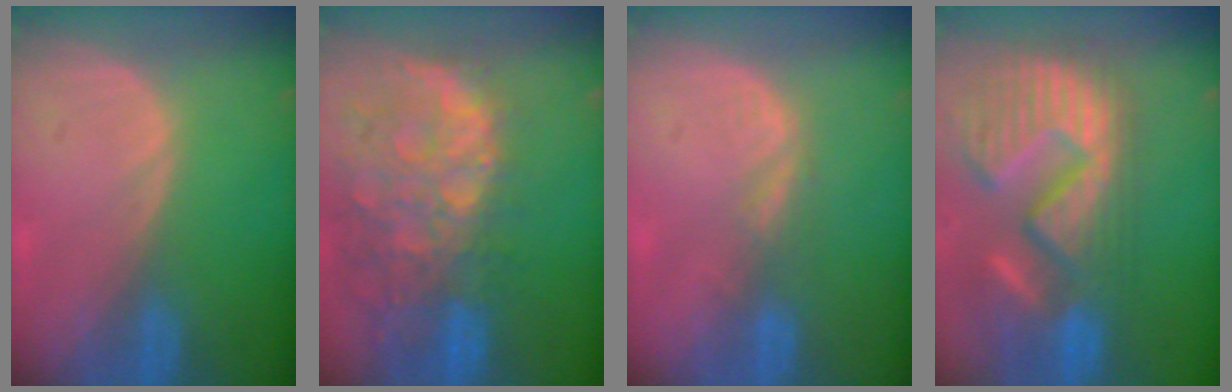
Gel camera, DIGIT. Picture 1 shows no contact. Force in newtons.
{"total": 13.9, "press": 11.2, "slide": 8.3}
{"total": 2.7, "press": 2.1, "slide": 1.7}
{"total": 15.3, "press": 12.7, "slide": 8.4}